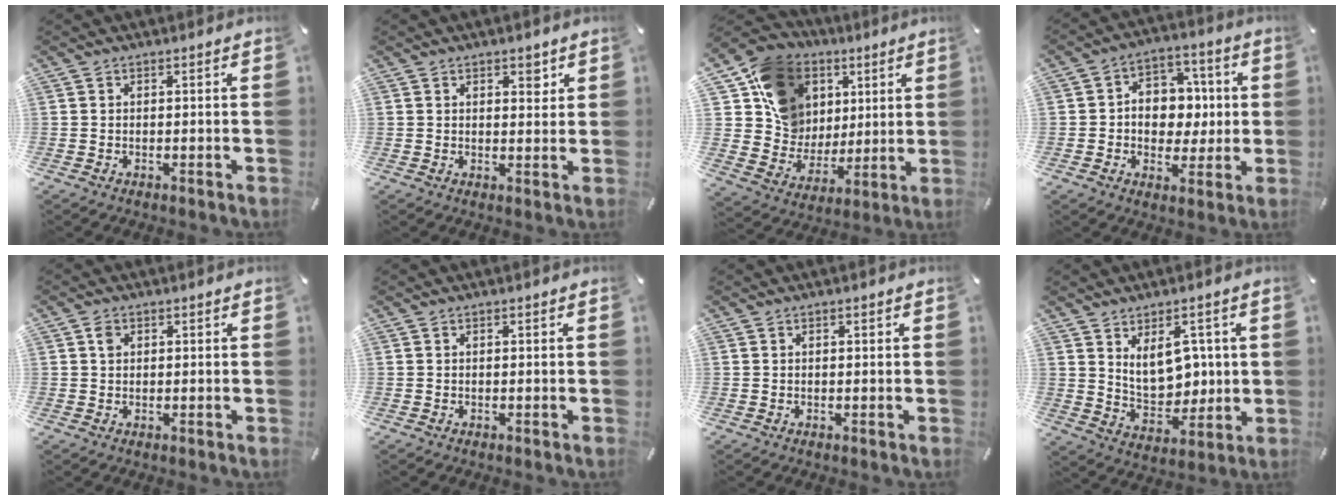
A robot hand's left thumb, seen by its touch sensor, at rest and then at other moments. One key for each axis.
{"total": 2.8, "fx": 1.6, "fy": 1.8, "fz": 1.4, "tx": 0.001, "ty": -0.009, "tz": 0.021}
{"total": 16.1, "fx": 6.2, "fy": 13.9, "fz": 5.2, "tx": -0.082, "ty": -0.031, "tz": 0.125}
{"total": 9.4, "fx": -0.1, "fy": 8.4, "fz": 4.2, "tx": -0.056, "ty": 0.004, "tz": 0.002}
{"total": 1.6, "fx": 0.5, "fy": 1.4, "fz": 0.7, "tx": -0.008, "ty": 0.003, "tz": 0.006}
{"total": 0.0}
{"total": 0.5, "fx": 0.2, "fy": 0.4, "fz": 0.3, "tx": -0.005, "ty": 0.003, "tz": 0.003}
{"total": 10.8, "fx": 3.5, "fy": 7.7, "fz": 6.8, "tx": -0.104, "ty": -0.017, "tz": 0.067}